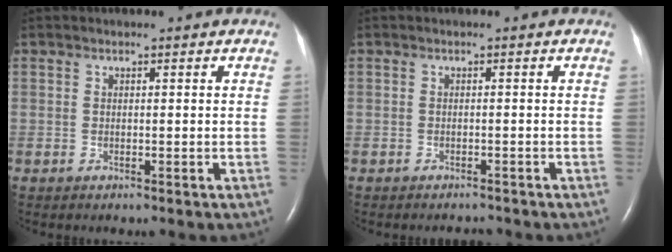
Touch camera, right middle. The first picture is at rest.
{"total": 1.4, "force": [-1.3, 0.3, 0.1], "torque": [-0.005, -0.005, -0.014]}